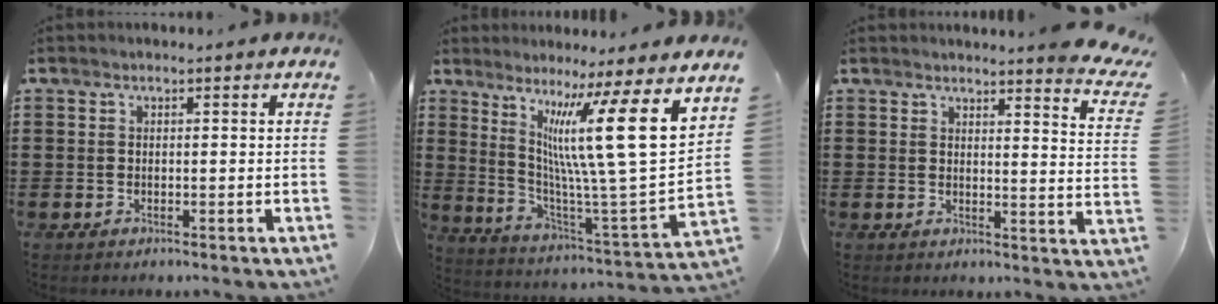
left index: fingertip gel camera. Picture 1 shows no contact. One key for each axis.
{"total": 15.8, "fx": 7.3, "fy": 0.8, "fz": 14.0, "tx": -0.256, "ty": -0.056, "tz": 0.108}
{"total": 3.9, "fx": 3.6, "fy": -0.5, "fz": 1.4, "tx": -0.028, "ty": -0.025, "tz": 0.058}